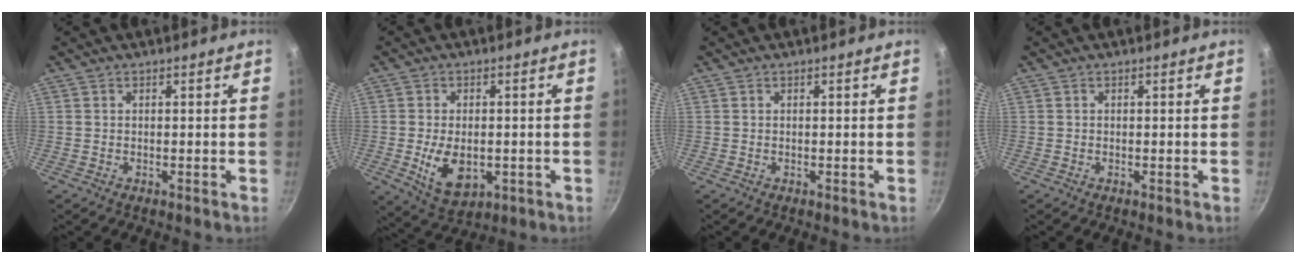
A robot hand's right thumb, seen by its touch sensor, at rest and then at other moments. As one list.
[{"total": 9.3, "force": [-1.7, 5.8, 7.0], "torque": [-0.110, -0.006, -0.013]}, {"total": 0.0}, {"total": 0.0}]